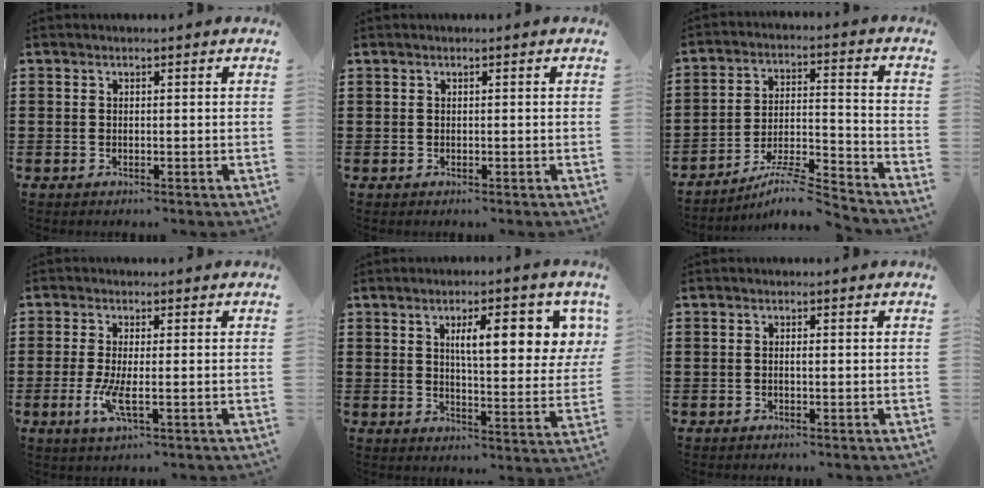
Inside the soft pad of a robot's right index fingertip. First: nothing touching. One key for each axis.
{"total": 0.0}
{"total": 7.4, "fx": -6.8, "fy": 0.2, "fz": 2.8, "tx": -0.045, "ty": 0.002, "tz": -0.131}
{"total": 4.6, "fx": -1.2, "fy": 0.9, "fz": 4.4, "tx": -0.095, "ty": -0.013, "tz": -0.026}
{"total": 9.3, "fx": 3.6, "fy": 2.6, "fz": 8.2, "tx": -0.133, "ty": -0.006, "tz": 0.053}
{"total": 0.6, "fx": -0.3, "fy": 0.0, "fz": 0.5, "tx": -0.011, "ty": -0.004, "tz": -0.005}